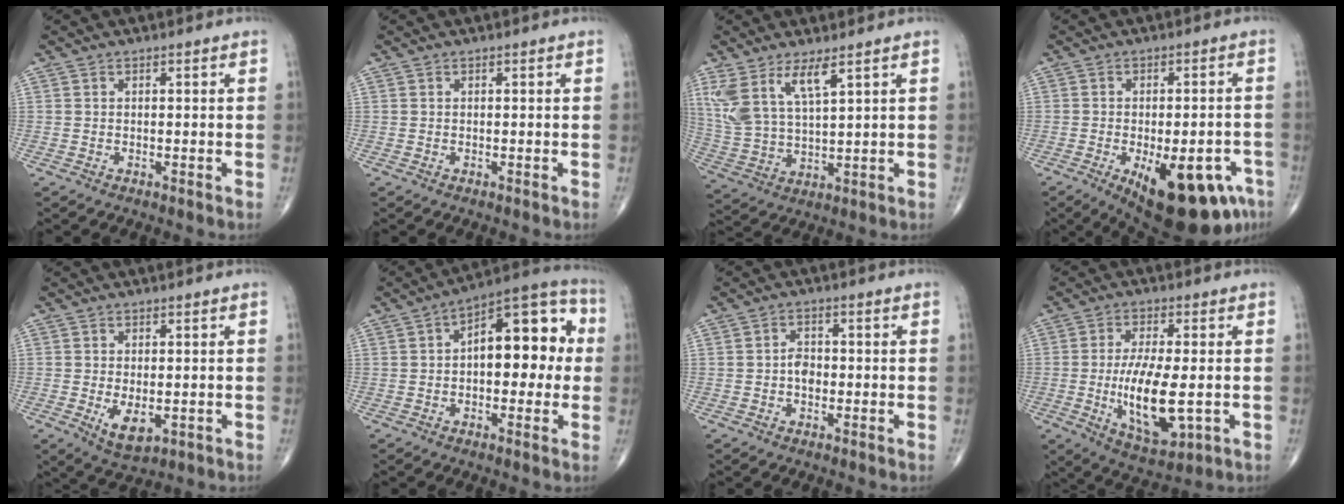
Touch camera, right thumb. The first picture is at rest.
{"total": 0.0}
{"total": 10.2, "force": [5.7, 3.2, 7.8], "torque": [-0.175, -0.023, 0.125]}
{"total": 18.9, "force": [-8.6, 7.8, 14.9], "torque": [-0.146, 0.012, -0.102]}
{"total": 5.2, "force": [-1.1, 2.7, 4.3], "torque": [-0.069, -0.013, -0.009]}
{"total": 15.7, "force": [1.3, 8.0, 13.4], "torque": [-0.149, 0.039, 0.010]}
{"total": 2.8, "force": [-0.5, 2.0, 1.9], "torque": [-0.021, 0.009, -0.014]}
{"total": 13.3, "force": [-1.9, 5.0, 12.2], "torque": [-0.213, -0.015, -0.023]}